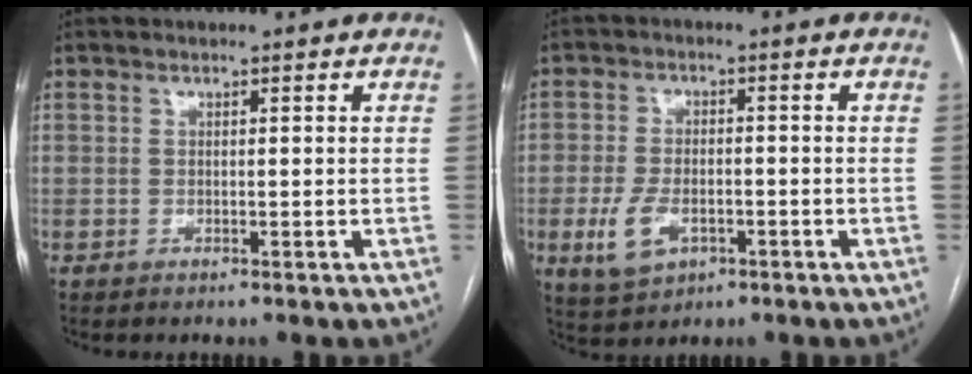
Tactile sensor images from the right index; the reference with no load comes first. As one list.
[{"total": 6.5, "force": [-2.3, 3.9, 4.7], "torque": [-0.103, -0.002, -0.034]}]